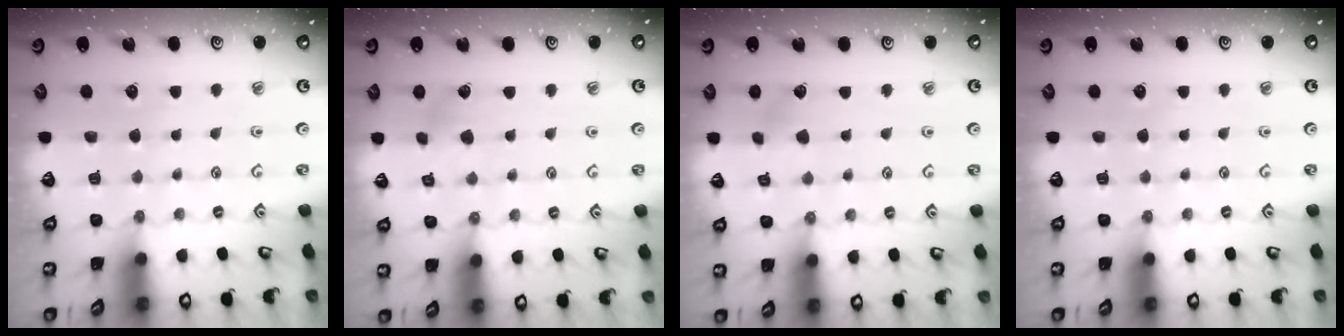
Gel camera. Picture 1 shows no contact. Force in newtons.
{"total": 4.7, "press": 4.6, "slide": 0.4}
{"total": 3.2, "press": 3.2, "slide": 0.4}
{"total": 0.0}